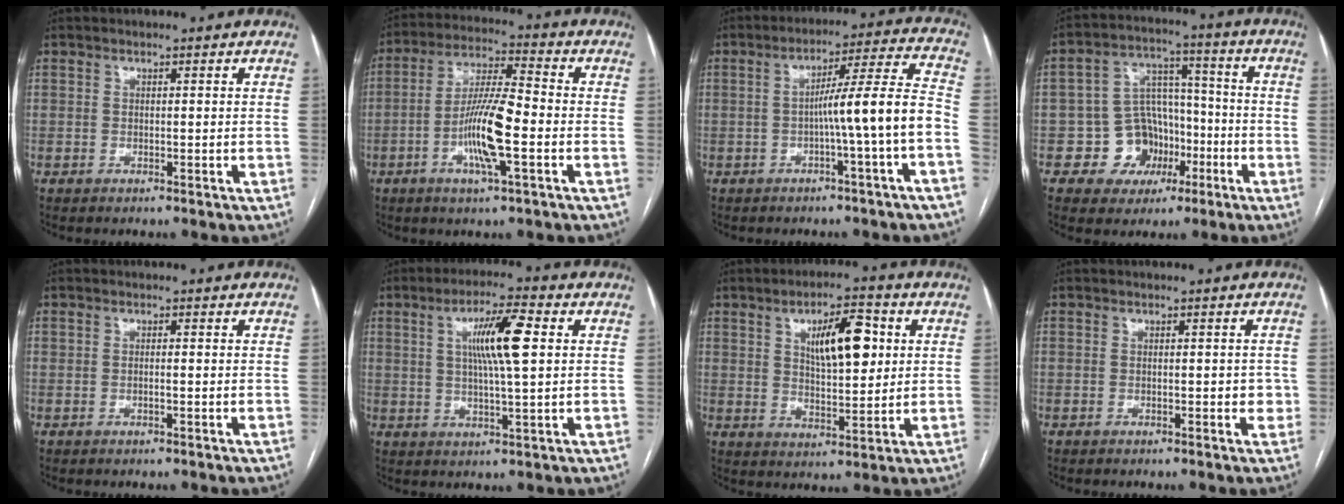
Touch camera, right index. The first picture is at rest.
{"total": 11.3, "force": [-3.1, 1.3, 10.8], "torque": [-0.208, 0.000, -0.061]}
{"total": 10.2, "force": [-2.6, -1.5, 9.8], "torque": [-0.145, 0.023, -0.038]}
{"total": 9.7, "force": [-3.6, 8.4, 3.2], "torque": [-0.040, 0.030, -0.049]}
{"total": 0.8, "force": [-0.1, 0.1, 0.7], "torque": [-0.014, 0.000, -0.001]}
{"total": 9.3, "force": [2.1, 0.7, 9.1], "torque": [-0.162, 0.008, 0.036]}
{"total": 10.0, "force": [3.0, 3.3, 8.9], "torque": [-0.142, 0.010, 0.054]}
{"total": 2.0, "force": [-0.2, 1.1, 1.7], "torque": [-0.019, 0.003, -0.001]}